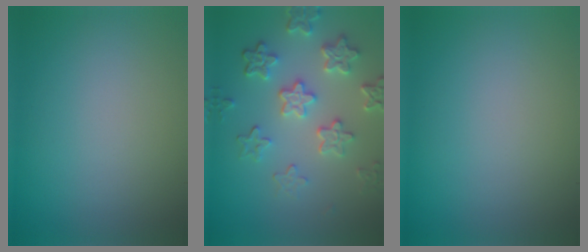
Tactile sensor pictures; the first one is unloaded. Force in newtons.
{"total": 5.4, "press": 4.2, "slide": 3.3}
{"total": 0.0}